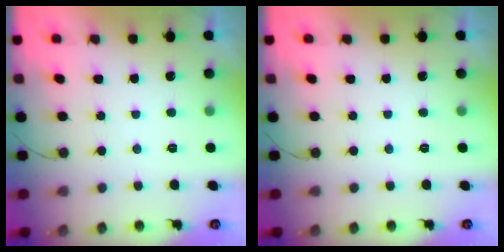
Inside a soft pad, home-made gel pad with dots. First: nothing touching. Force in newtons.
{"total": 0.0}